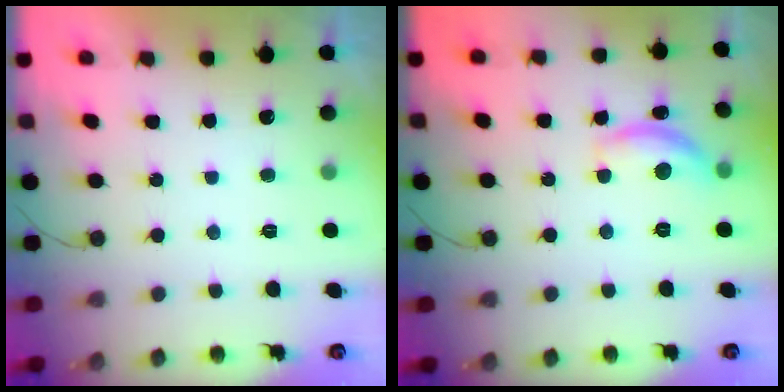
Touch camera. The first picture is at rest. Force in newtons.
{"total": 10.5, "press": 10.5, "slide": 0.6}